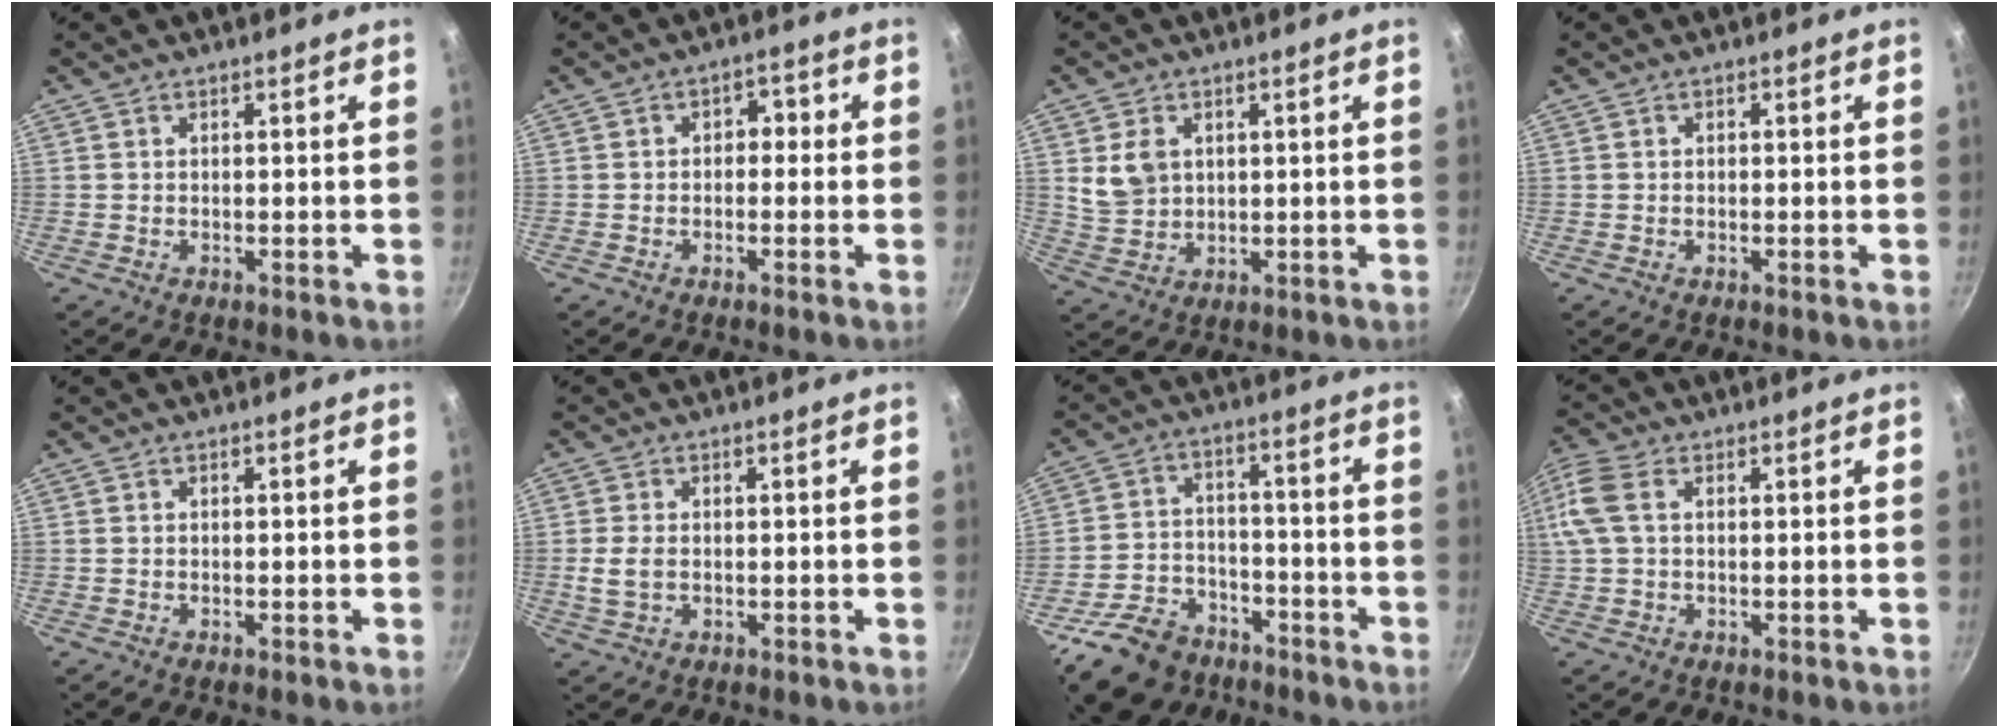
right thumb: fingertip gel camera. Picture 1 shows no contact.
{"total": 2.9, "force": [-0.4, 2.2, 1.8], "torque": [-0.001, 0.011, -0.013]}
{"total": 6.3, "force": [1.9, 4.8, 3.6], "torque": [-0.055, -0.010, 0.047]}
{"total": 0.0}
{"total": 0.0}
{"total": 3.8, "force": [-0.2, 2.6, 2.7], "torque": [-0.054, -0.002, -0.001]}
{"total": 13.8, "force": [-9.2, 8.8, 5.4], "torque": [-0.088, 0.059, -0.150]}
{"total": 8.1, "force": [1.9, 4.8, 6.2], "torque": [-0.142, 0.019, 0.031]}